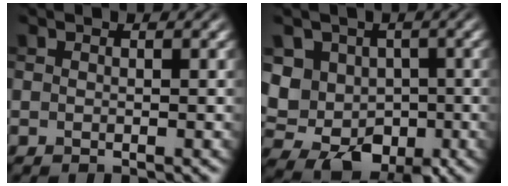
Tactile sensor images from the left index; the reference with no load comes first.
{"total": 6.3, "force": [-0.1, 5.4, 3.3], "torque": [-0.057, -0.010, -0.002]}